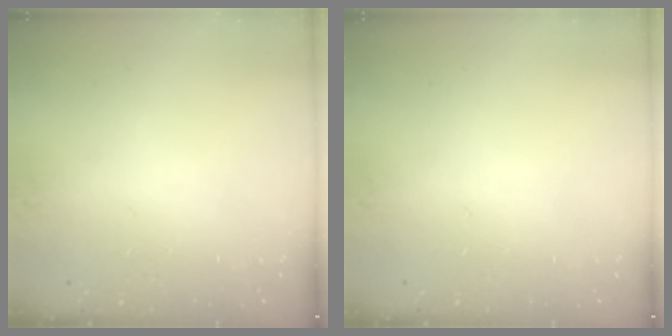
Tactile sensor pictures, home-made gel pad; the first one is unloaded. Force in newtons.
{"total": 0.0}